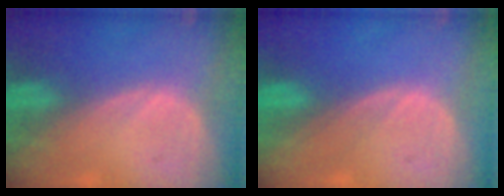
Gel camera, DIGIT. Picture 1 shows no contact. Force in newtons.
{"total": 0.0}